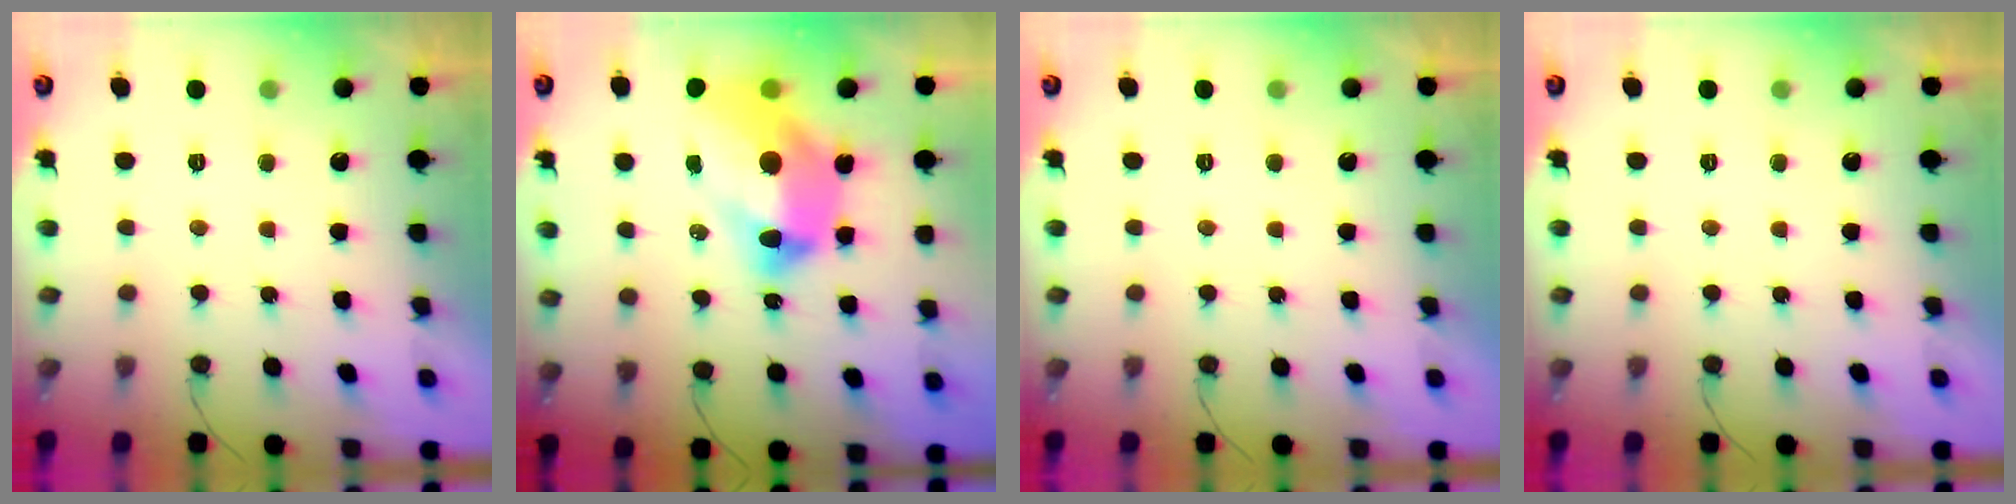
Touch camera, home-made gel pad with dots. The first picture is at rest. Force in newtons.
{"total": 19.2, "press": 19.1, "slide": 1.9}
{"total": 0.0}
{"total": 0.0}